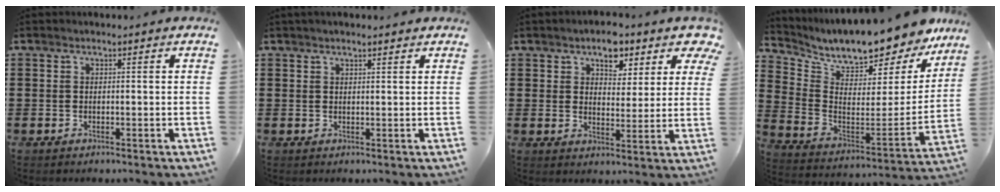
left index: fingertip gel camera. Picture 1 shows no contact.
{"total": 1.3, "force": [1.1, 0.2, 0.6], "torque": [-0.012, 0.002, 0.020]}
{"total": 7.0, "force": [5.0, 3.5, 3.3], "torque": [-0.052, -0.008, 0.082]}
{"total": 9.1, "force": [8.8, 0.9, 2.2], "torque": [-0.067, -0.089, 0.140]}